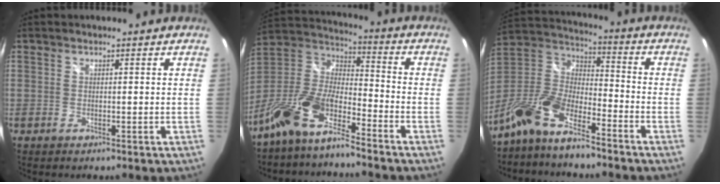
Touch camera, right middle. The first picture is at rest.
{"total": 12.8, "force": [-9.3, 3.8, 7.9], "torque": [-0.170, 0.001, -0.188]}
{"total": 14.4, "force": [-10.0, 5.0, 9.0], "torque": [-0.199, -0.004, -0.198]}